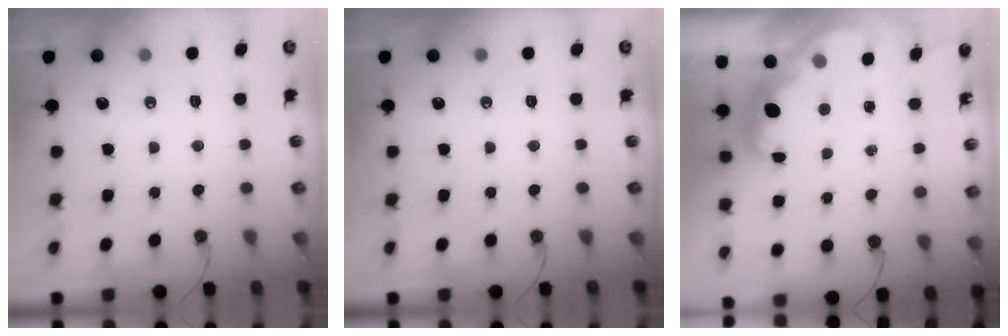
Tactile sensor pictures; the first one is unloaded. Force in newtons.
{"total": 0.0}
{"total": 2.5, "press": 2.5, "slide": 0.4}